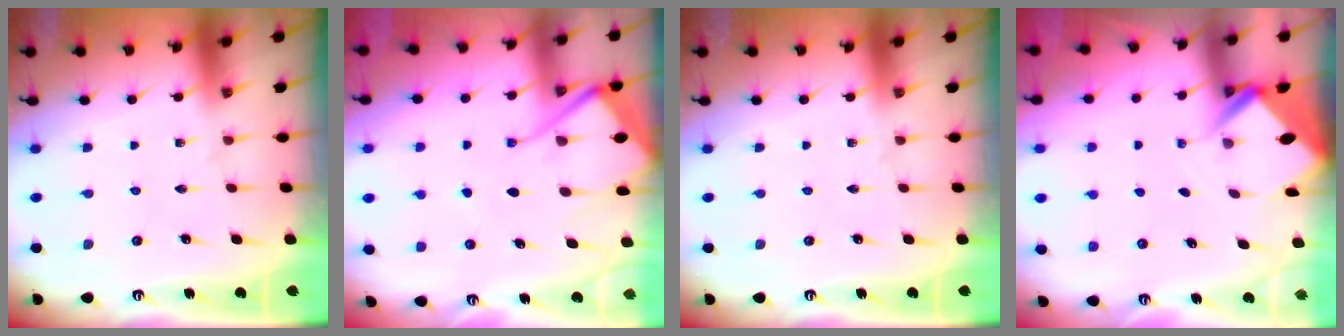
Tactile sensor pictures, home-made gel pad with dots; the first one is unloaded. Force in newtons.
{"total": 9.5, "press": 9.4, "slide": 1.2}
{"total": 0.0}
{"total": 2.8, "press": 2.8, "slide": 0.1}